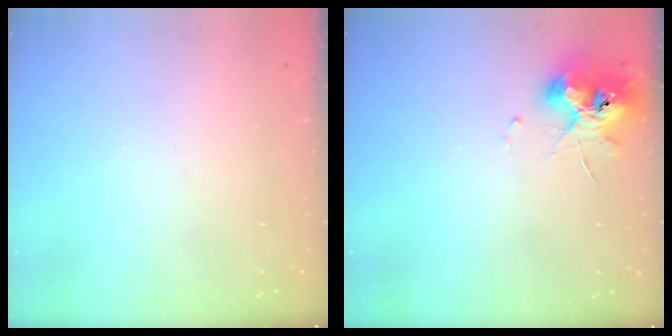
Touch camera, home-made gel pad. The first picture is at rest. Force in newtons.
{"total": 9.9, "press": 9.8, "slide": 1.2}